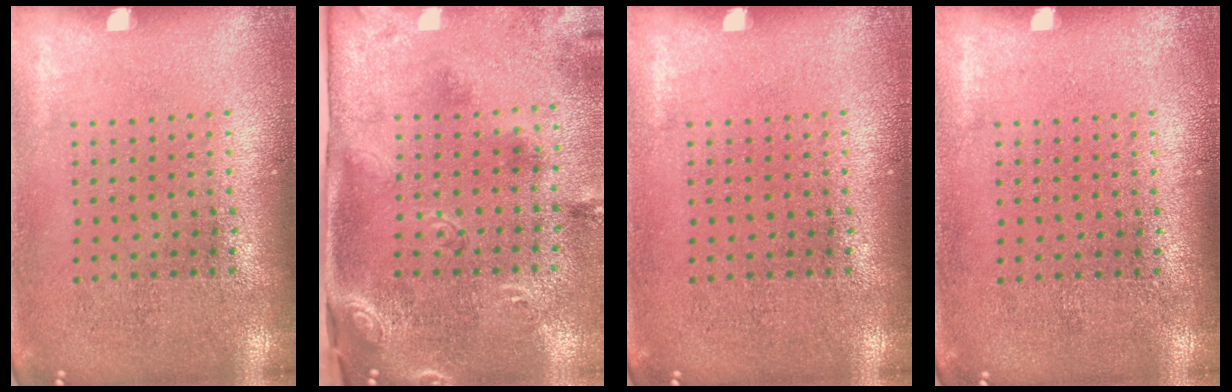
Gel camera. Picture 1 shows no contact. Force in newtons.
{"total": 3.0, "press": 1.8, "slide": 2.3}
{"total": 0.0}
{"total": 0.0}